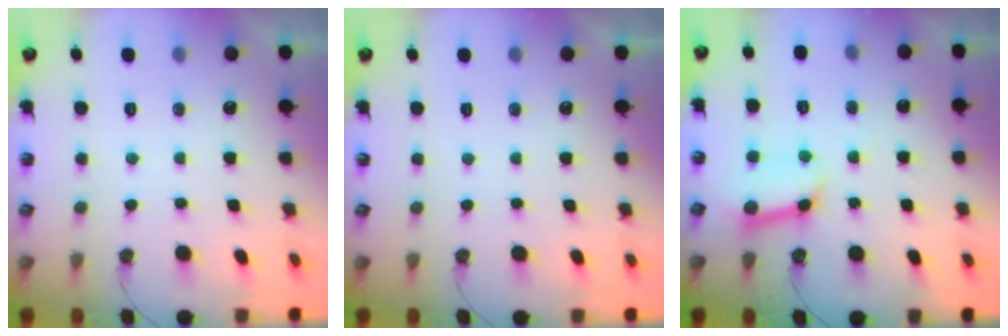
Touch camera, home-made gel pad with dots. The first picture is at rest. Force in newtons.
{"total": 0.0}
{"total": 10.8, "press": 10.8, "slide": 1.3}